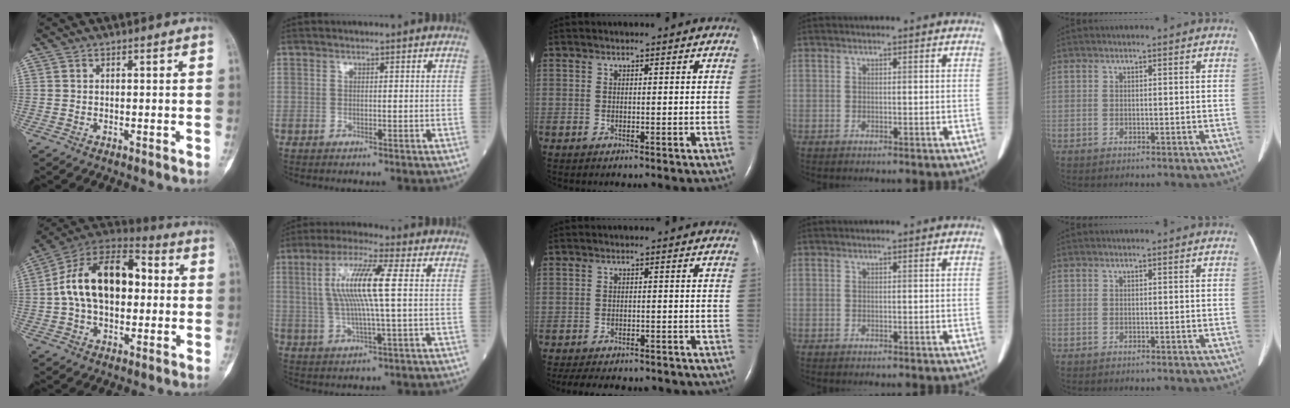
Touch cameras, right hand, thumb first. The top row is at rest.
{"thumb": {"total": 19.0, "force": [1.2, 11.8, 14.8], "torque": [-0.231, 0.039, 0.012]}, "index": {"total": 10.6, "force": [1.7, 0.4, 10.5], "torque": [-0.213, 0.010, 0.030]}, "middle": {"total": 15.6, "force": [-13.3, 5.1, 6.3], "torque": [-0.132, -0.010, -0.162]}}